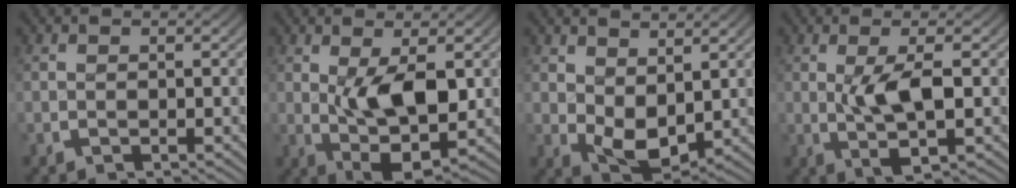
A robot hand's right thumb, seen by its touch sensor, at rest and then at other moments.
{"total": 7.5, "force": [0.0, 4.1, 6.2], "torque": [-0.117, -0.029, 0.010]}
{"total": 5.3, "force": [0.4, 3.7, 3.7], "torque": [-0.075, -0.032, 0.022]}
{"total": 4.9, "force": [0.1, 1.9, 4.5], "torque": [-0.088, -0.010, 0.005]}